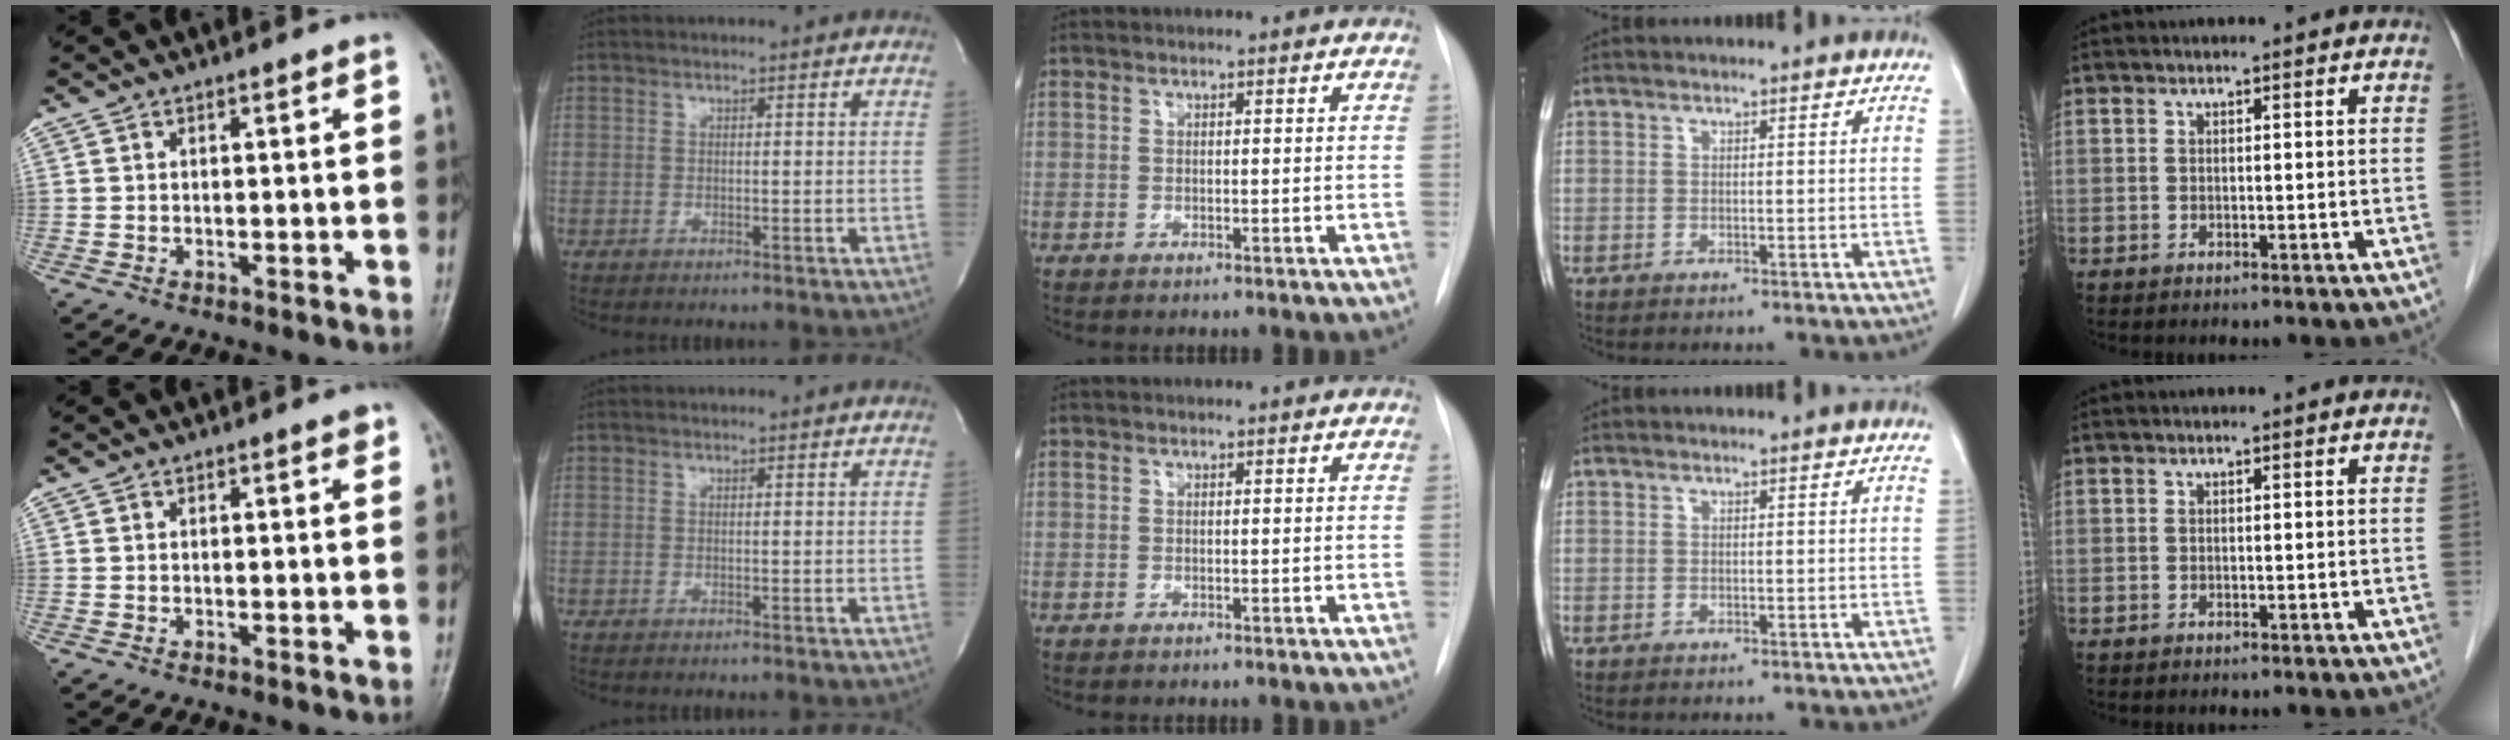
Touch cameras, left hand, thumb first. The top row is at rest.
{"thumb": {"total": 1.0, "force": [0.6, 0.4, 0.7], "torque": [-0.006, -0.001, 0.004]}}